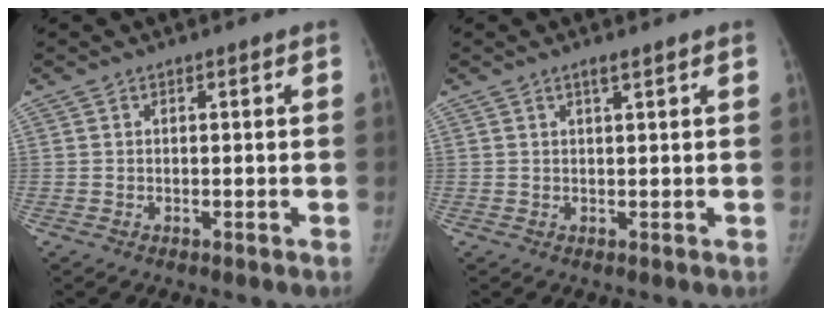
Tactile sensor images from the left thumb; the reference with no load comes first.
{"total": 1.3, "force": [0.9, 0.1, 1.0], "torque": [-0.016, -0.004, 0.016]}